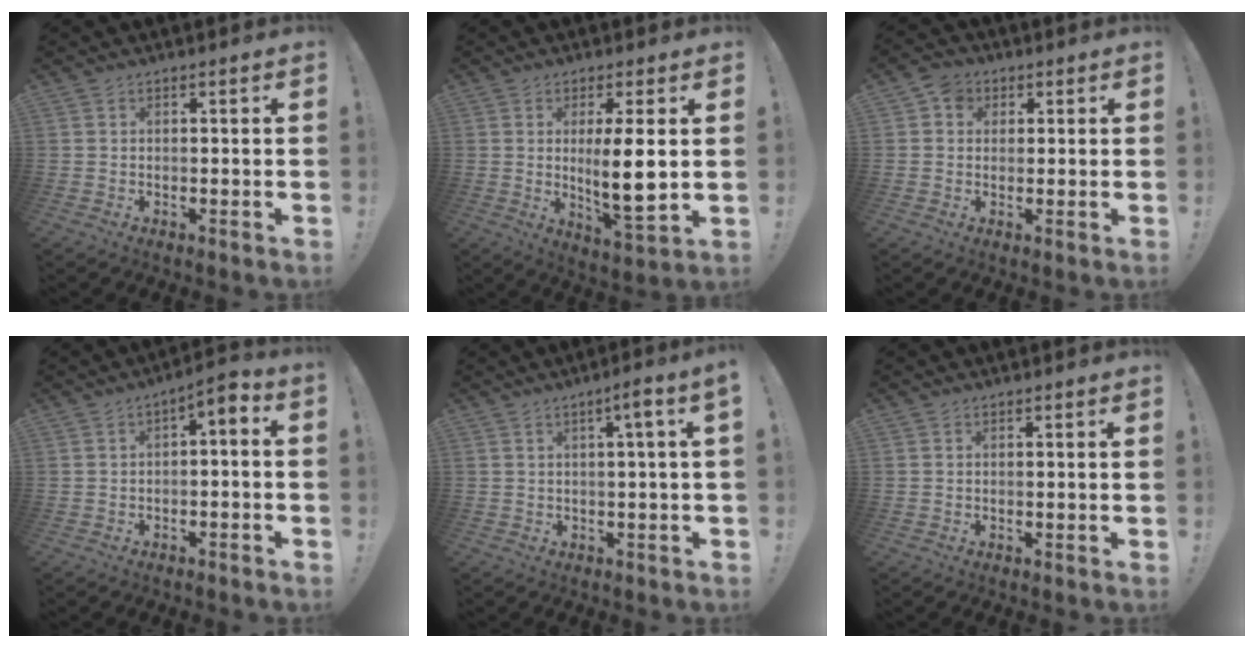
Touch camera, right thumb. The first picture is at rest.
{"total": 10.8, "force": [1.2, 1.8, 10.6], "torque": [-0.179, -0.018, 0.015]}
{"total": 4.7, "force": [1.3, 4.1, 1.7], "torque": [-0.035, 0.006, 0.027]}
{"total": 3.9, "force": [-1.4, 1.1, 3.5], "torque": [-0.050, 0.002, -0.027]}
{"total": 4.6, "force": [0.9, -0.5, 4.5], "torque": [-0.061, -0.011, 0.005]}
{"total": 0.0}